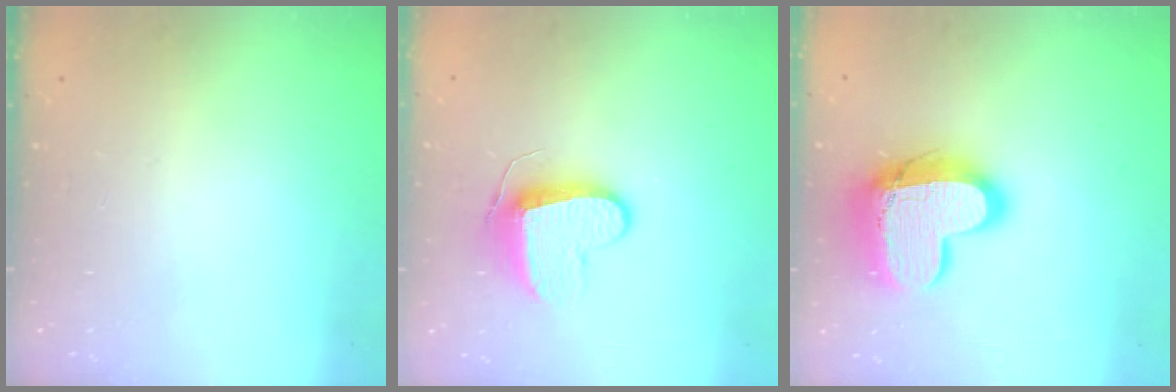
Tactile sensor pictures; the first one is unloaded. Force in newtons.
{"total": 9.5, "press": 9.5, "slide": 0.0}
{"total": 16.2, "press": 16.1, "slide": 1.3}